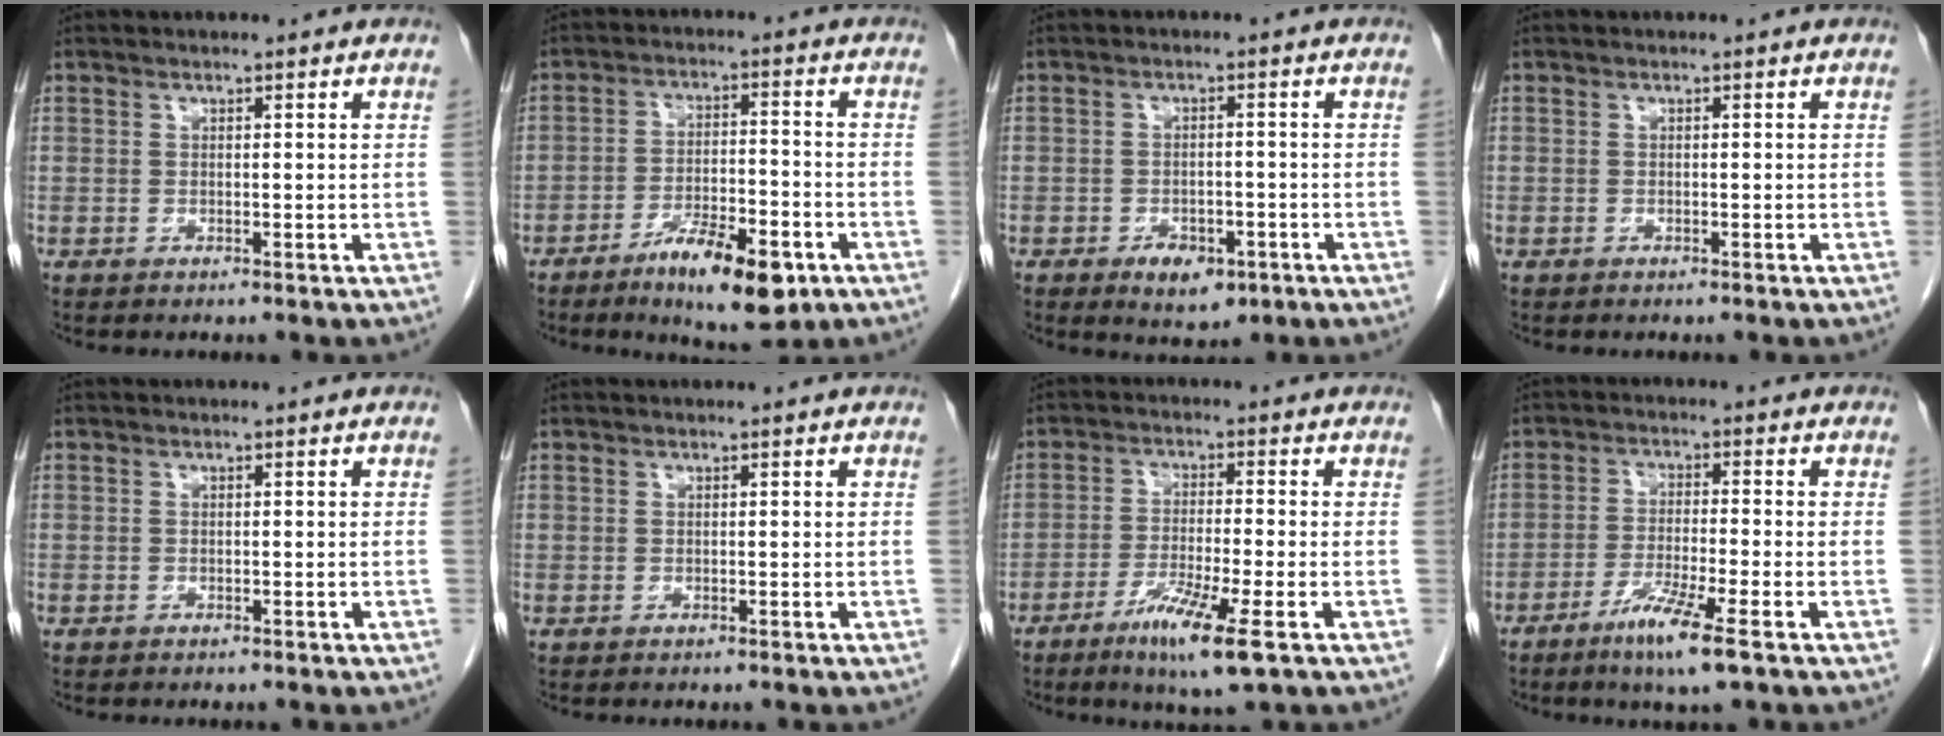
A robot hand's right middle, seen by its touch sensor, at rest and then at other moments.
{"total": 10.6, "force": [-6.1, 2.7, 8.2], "torque": [-0.136, -0.007, -0.092]}
{"total": 5.2, "force": [-2.9, 2.8, 3.4], "torque": [-0.052, 0.002, -0.035]}
{"total": 0.0}
{"total": 0.0}
{"total": 0.0}
{"total": 8.3, "force": [-4.6, 0.0, 7.0], "torque": [-0.132, -0.021, -0.080]}
{"total": 7.1, "force": [-4.3, -0.3, 5.7], "torque": [-0.109, -0.017, -0.079]}